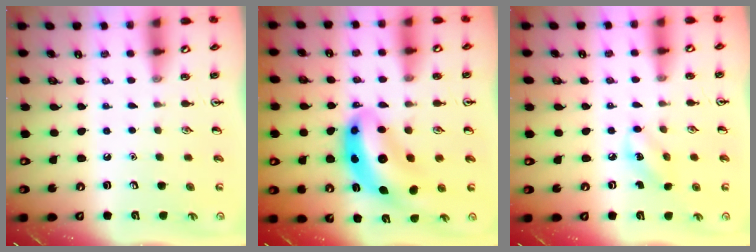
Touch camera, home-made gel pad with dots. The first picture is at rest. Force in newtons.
{"total": 11.0, "press": 10.5, "slide": 3.3}
{"total": 3.5, "press": 3.4, "slide": 1.1}